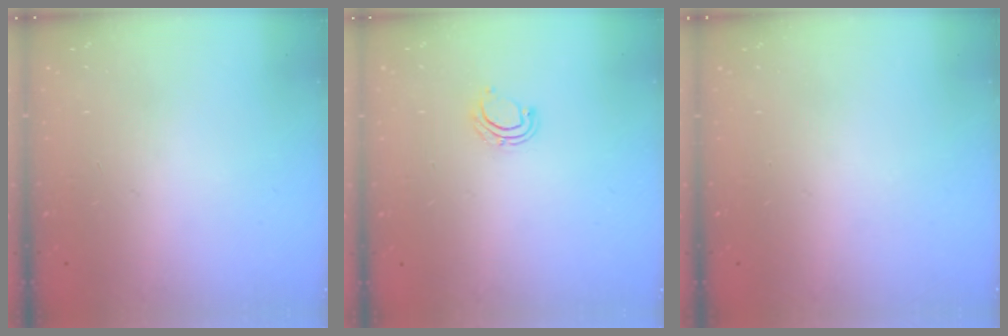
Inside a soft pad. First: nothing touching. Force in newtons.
{"total": 5.0, "press": 4.9, "slide": 1.0}
{"total": 0.0}